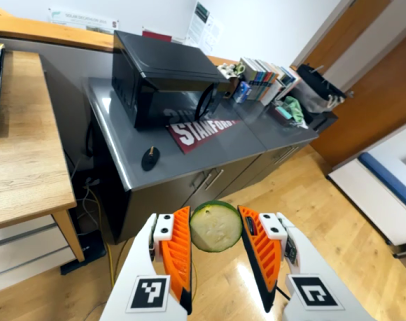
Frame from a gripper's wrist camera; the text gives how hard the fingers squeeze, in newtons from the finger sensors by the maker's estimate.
{"total": 9.7, "left": 10.1, "right": 9.2}